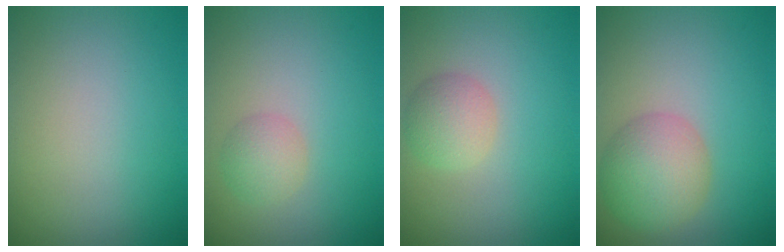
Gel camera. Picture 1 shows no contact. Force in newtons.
{"total": 2.0, "press": 2.0, "slide": 0.0}
{"total": 2.7, "press": 2.6, "slide": 0.2}
{"total": 4.8, "press": 4.8, "slide": 0.2}